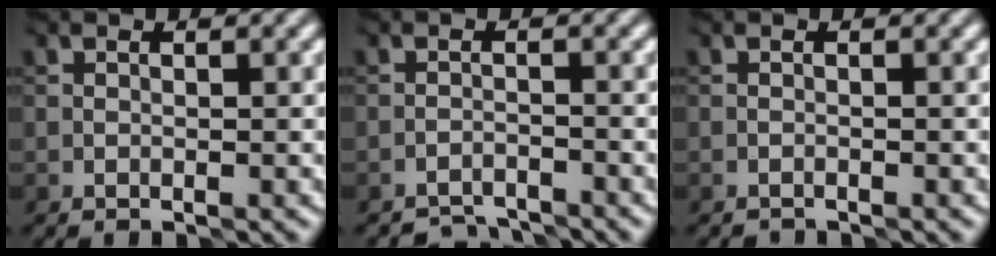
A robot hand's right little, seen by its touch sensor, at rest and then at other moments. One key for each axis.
{"total": 3.4, "fx": -3.3, "fy": 0.5, "fz": 0.3, "tx": -0.002, "ty": -0.005, "tz": -0.063}
{"total": 0.7, "fx": -0.6, "fy": 0.0, "fz": -0.2, "tx": 0.003, "ty": -0.002, "tz": -0.015}